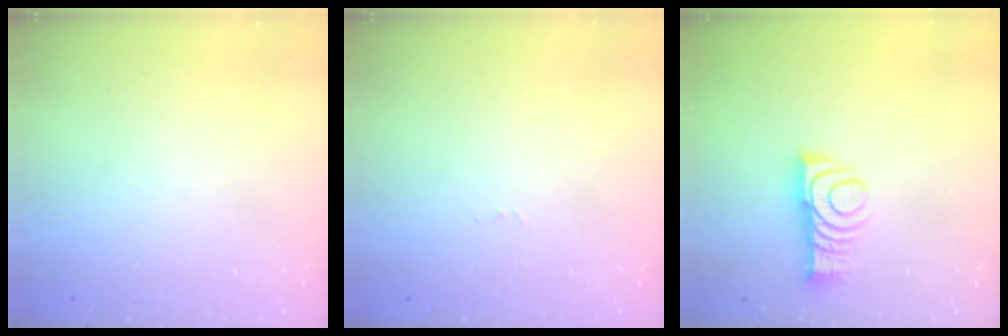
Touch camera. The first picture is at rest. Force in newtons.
{"total": 2.6, "press": 2.6, "slide": 0.4}
{"total": 9.3, "press": 9.3, "slide": 0.2}